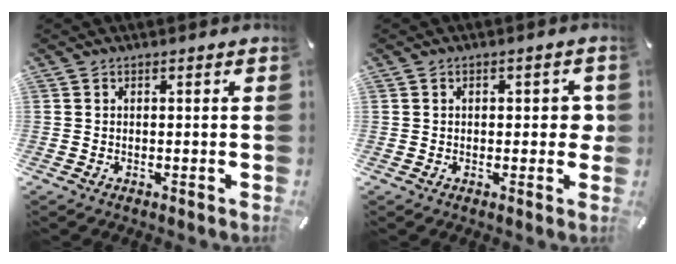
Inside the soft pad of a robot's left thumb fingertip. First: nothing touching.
{"total": 3.5, "force": [0.1, 2.1, 2.8], "torque": [-0.029, 0.001, -0.005]}